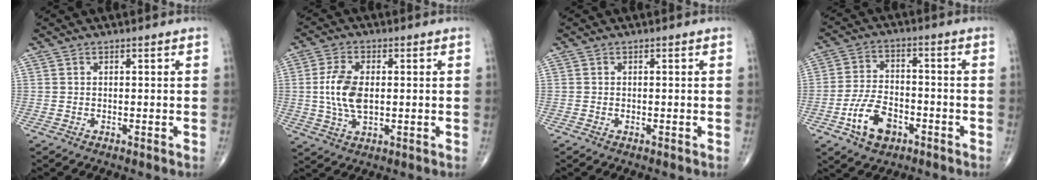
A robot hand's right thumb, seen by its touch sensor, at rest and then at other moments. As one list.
[{"total": 8.6, "force": [0.4, 4.7, 7.2], "torque": [-0.150, -0.002, 0.009]}, {"total": 0.0}, {"total": 9.9, "force": [-4.4, 6.0, 6.5], "torque": [-0.110, 0.025, -0.078]}]